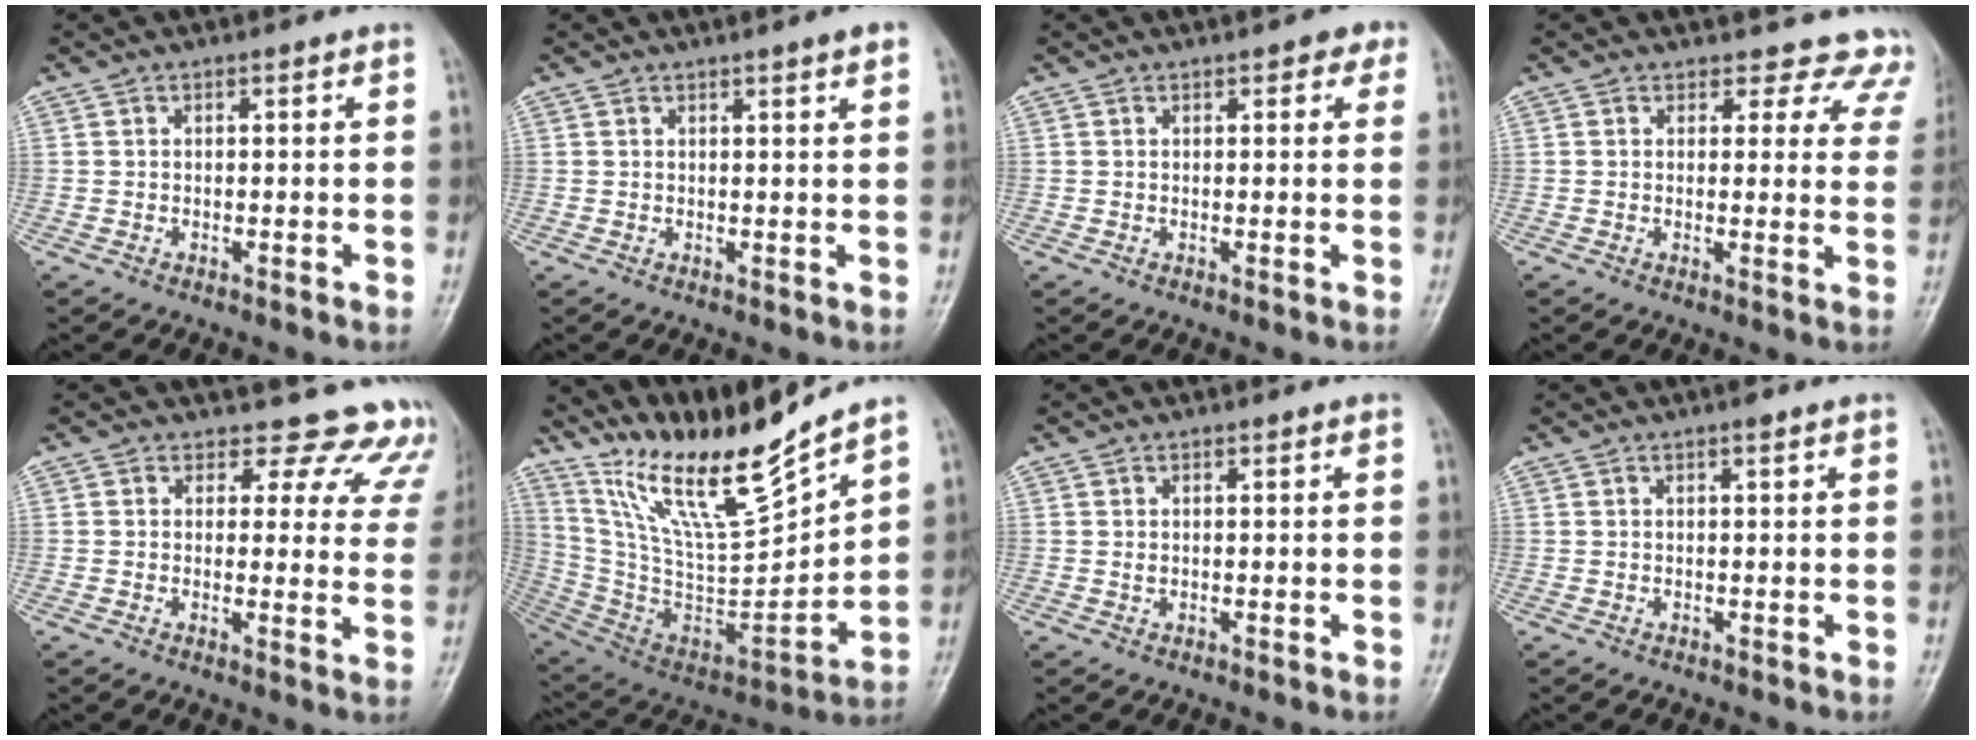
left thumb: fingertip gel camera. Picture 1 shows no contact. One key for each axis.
{"total": 2.8, "fx": 2.0, "fy": 0.3, "fz": 2.0, "tx": -0.023, "ty": -0.003, "tz": 0.024}
{"total": 2.8, "fx": 1.6, "fy": 1.5, "fz": 1.7, "tx": 0.001, "ty": -0.001, "tz": 0.014}
{"total": 10.5, "fx": 9.3, "fy": 4.8, "fz": 0.2, "tx": 0.057, "ty": -0.050, "tz": 0.068}
{"total": 13.8, "fx": 12.3, "fy": 6.0, "fz": 1.6, "tx": 0.032, "ty": -0.090, "tz": 0.104}
{"total": 20.1, "fx": 16.5, "fy": 2.8, "fz": 11.3, "tx": -0.163, "ty": -0.100, "tz": 0.313}
{"total": 0.8, "fx": 0.3, "fy": 0.6, "fz": 0.3, "tx": -0.002, "ty": -0.002, "tz": 0.006}
{"total": 0.8, "fx": 0.6, "fy": 0.3, "fz": 0.5, "tx": -0.007, "ty": -0.001, "tz": 0.008}